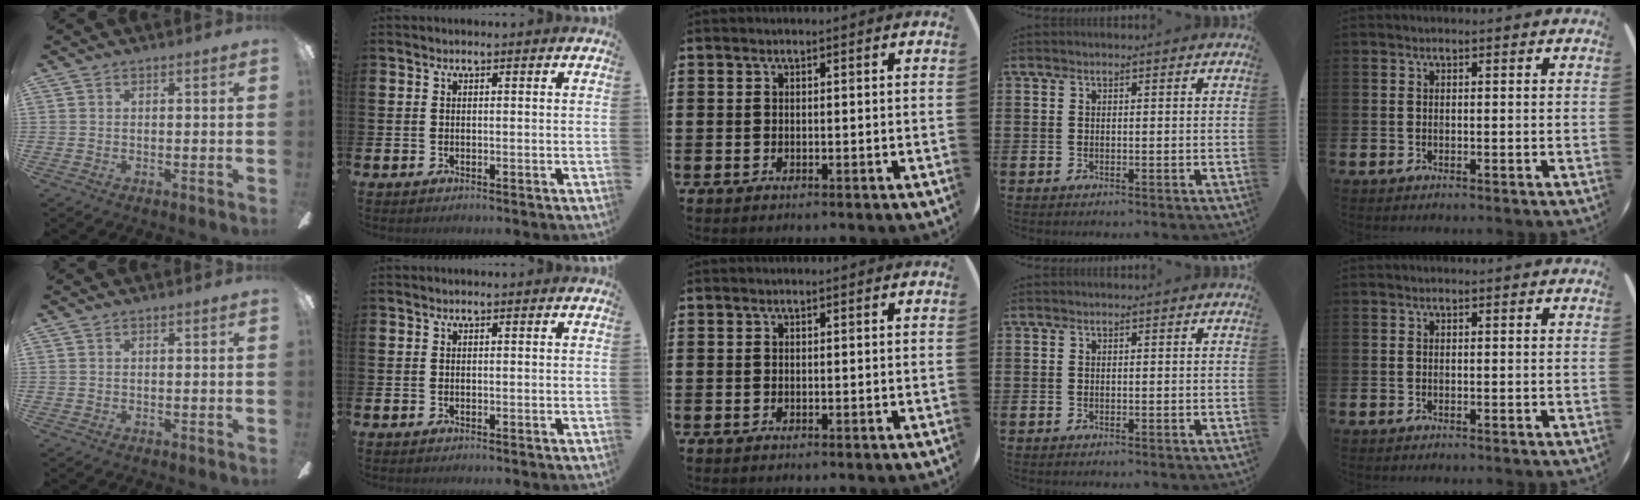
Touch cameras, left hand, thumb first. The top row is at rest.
{}